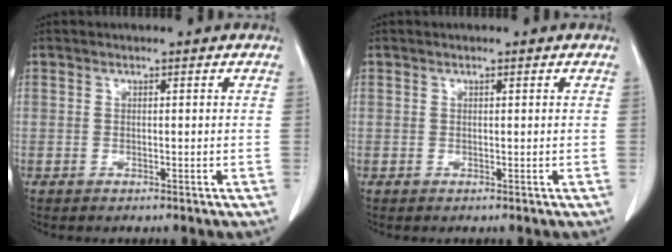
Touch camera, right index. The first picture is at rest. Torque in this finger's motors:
{"motor_torque": [-0.05, 0.01, 0.00, -0.01]}